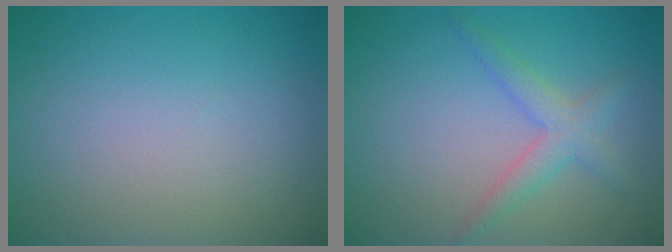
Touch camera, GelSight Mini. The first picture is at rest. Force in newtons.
{"total": 2.6, "press": 2.6, "slide": 0.1}